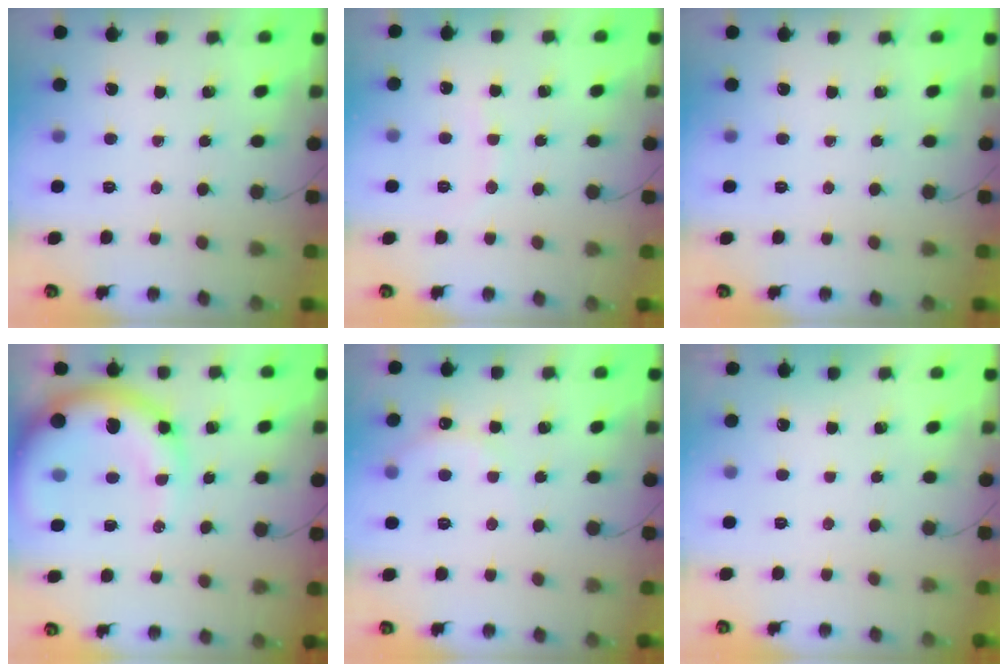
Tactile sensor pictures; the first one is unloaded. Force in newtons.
{"total": 3.5, "press": 3.4, "slide": 0.9}
{"total": 0.0}
{"total": 14.4, "press": 14.1, "slide": 3.1}
{"total": 7.0, "press": 6.9, "slide": 1.3}
{"total": 2.8, "press": 2.8, "slide": 0.1}